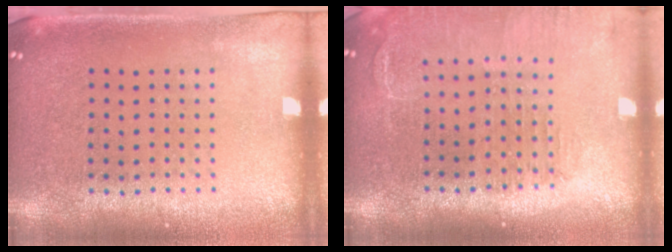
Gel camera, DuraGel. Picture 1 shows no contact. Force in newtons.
{"total": 1.5, "press": 1.4, "slide": 0.2}